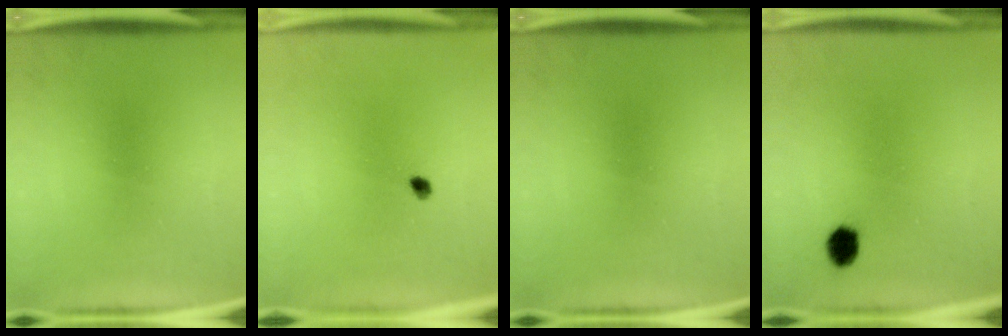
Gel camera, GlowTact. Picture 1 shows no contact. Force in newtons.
{"total": 1.2}
{"total": 0.0}
{"total": 4.1}